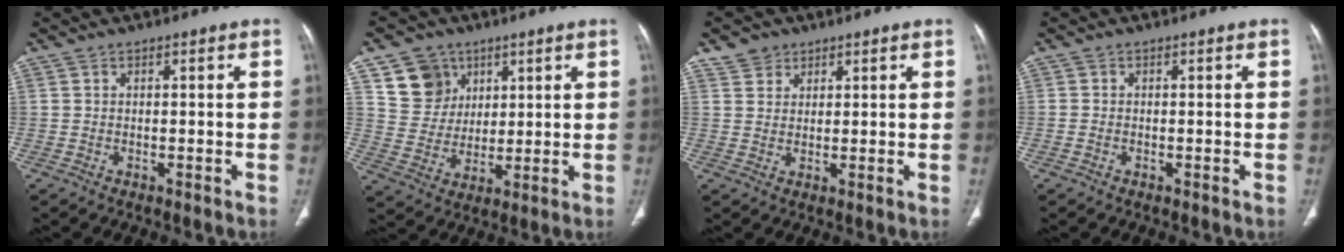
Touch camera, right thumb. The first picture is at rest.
{"total": 9.8, "force": [4.9, 8.1, 2.4], "torque": [-0.006, -0.021, 0.101]}
{"total": 3.6, "force": [2.4, 2.7, 0.5], "torque": [0.008, -0.009, 0.041]}
{"total": 0.7, "force": [-0.2, 0.5, 0.3], "torque": [-0.008, 0.001, -0.004]}